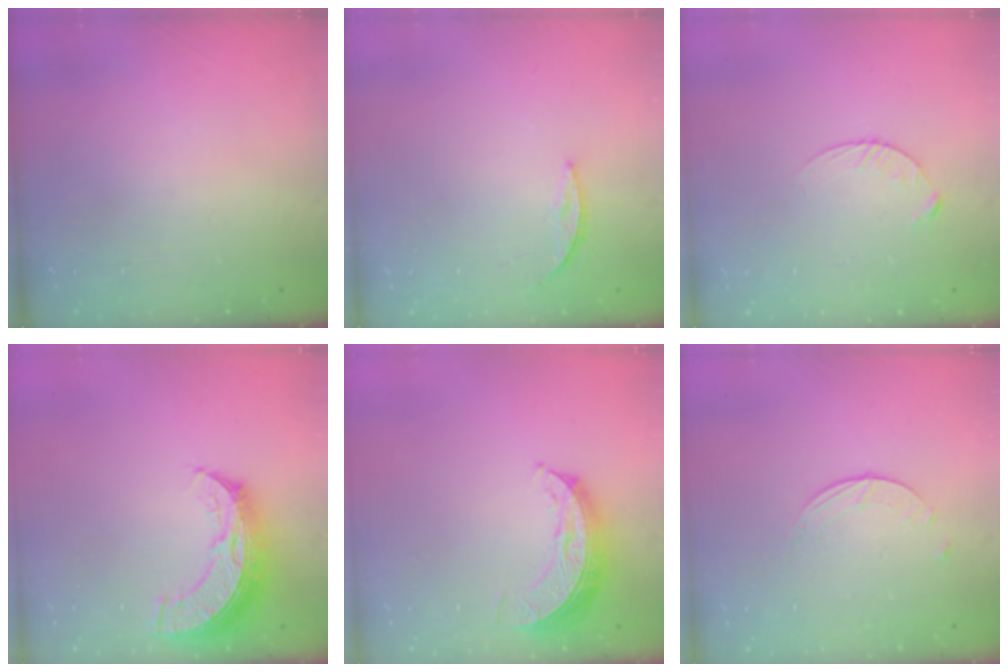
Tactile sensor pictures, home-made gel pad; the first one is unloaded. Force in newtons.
{"total": 4.5, "press": 4.4, "slide": 0.4}
{"total": 3.7, "press": 3.7, "slide": 0.4}
{"total": 10.9, "press": 10.9, "slide": 0.9}
{"total": 8.4, "press": 8.4, "slide": 0.2}
{"total": 0.9, "press": 0.9, "slide": 0.2}